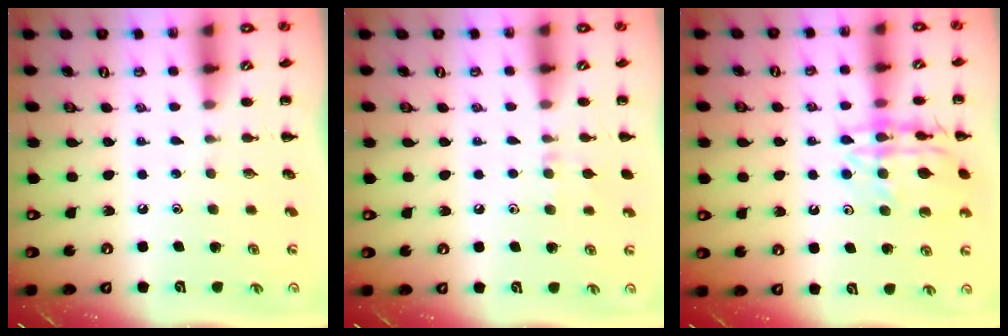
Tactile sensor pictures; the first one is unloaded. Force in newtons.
{"total": 5.9, "press": 5.5, "slide": 2.3}
{"total": 15.6, "press": 15.5, "slide": 1.3}